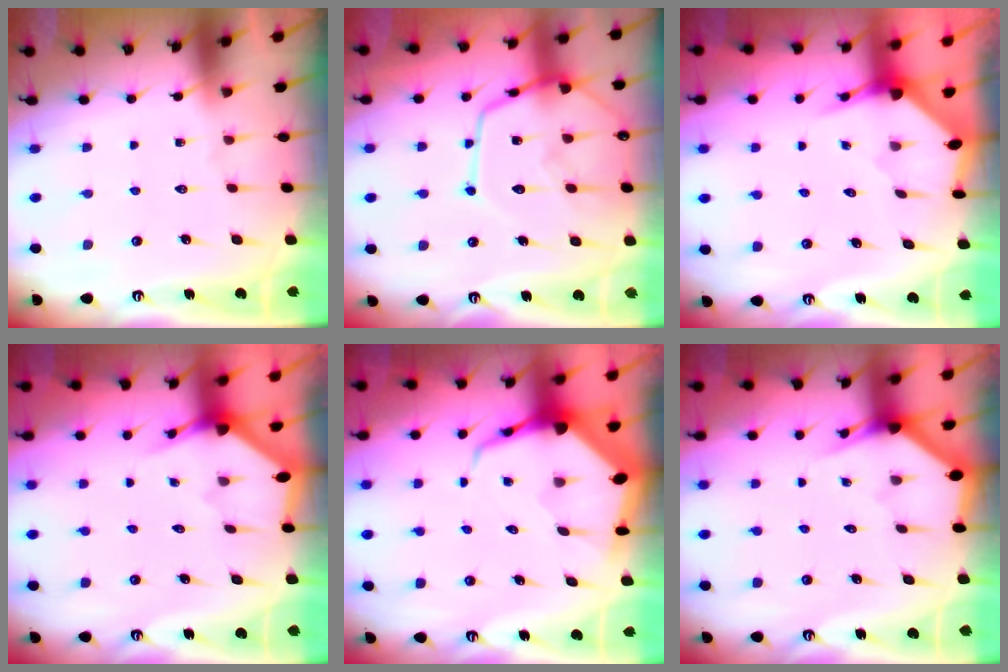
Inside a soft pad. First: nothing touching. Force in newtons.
{"total": 15.6, "press": 15.6, "slide": 1.4}
{"total": 3.1, "press": 3.1, "slide": 0.2}
{"total": 2.9, "press": 2.9, "slide": 0.2}
{"total": 7.8, "press": 7.8, "slide": 0.8}
{"total": 2.8, "press": 2.8, "slide": 0.1}